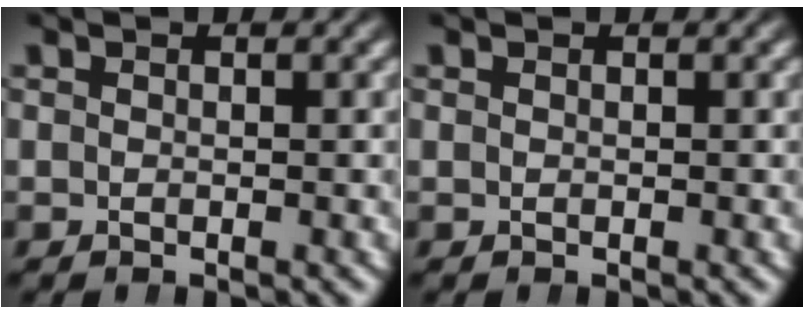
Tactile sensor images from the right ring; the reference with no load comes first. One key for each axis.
{"total": 0.0}